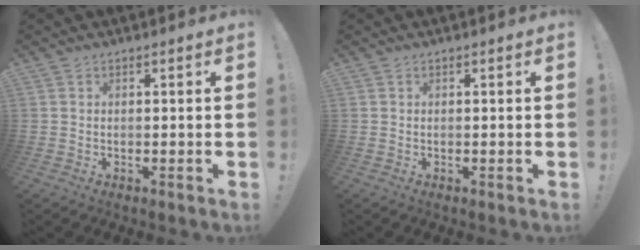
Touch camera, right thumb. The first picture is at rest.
{"total": 0.0}